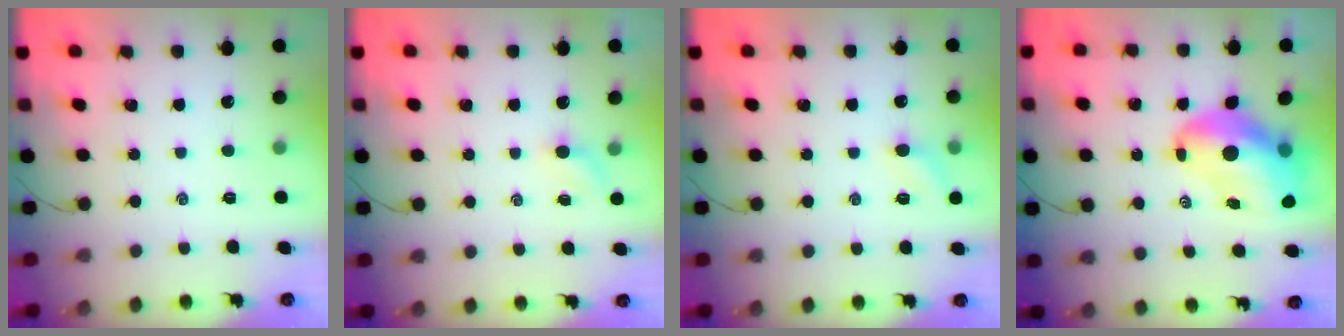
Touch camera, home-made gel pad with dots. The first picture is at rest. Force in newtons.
{"total": 2.6, "press": 2.4, "slide": 0.8}
{"total": 5.7, "press": 5.4, "slide": 1.8}
{"total": 13.7, "press": 13.2, "slide": 3.7}